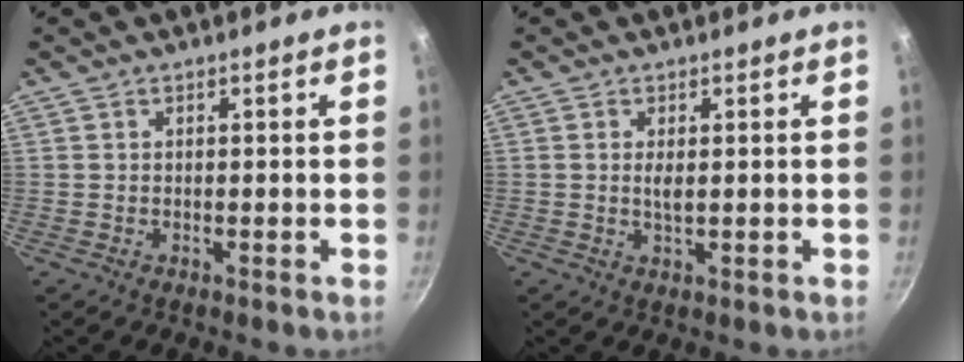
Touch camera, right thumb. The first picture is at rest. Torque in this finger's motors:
{"motor_torque": [1.16, 0.10, 0.56, -0.15, 0.18]}